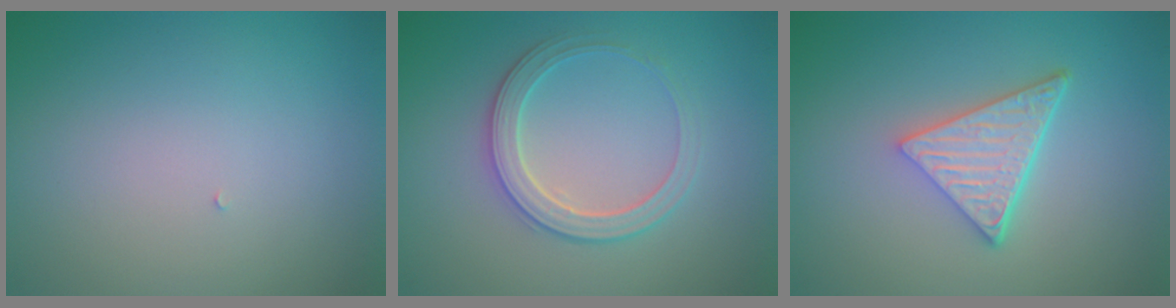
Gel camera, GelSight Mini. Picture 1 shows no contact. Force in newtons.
{"total": 2.8, "press": 2.8, "slide": 0.3}
{"total": 4.9, "press": 3.4, "slide": 3.5}